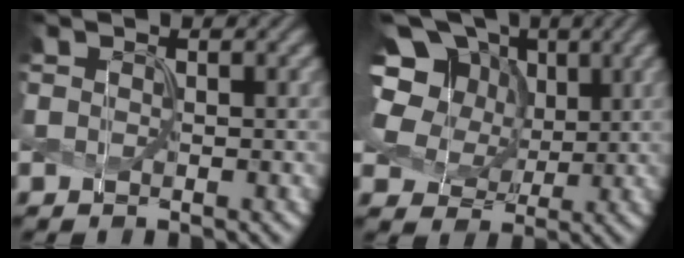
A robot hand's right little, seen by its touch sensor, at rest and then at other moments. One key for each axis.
{"total": 9.7, "fx": 2.1, "fy": 7.6, "fz": 5.6, "tx": -0.120, "ty": 0.031, "tz": 0.021}